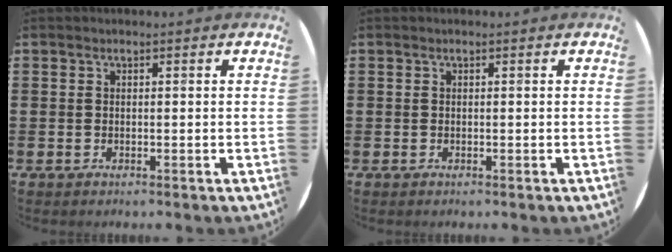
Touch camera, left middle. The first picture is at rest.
{"total": 0.0}